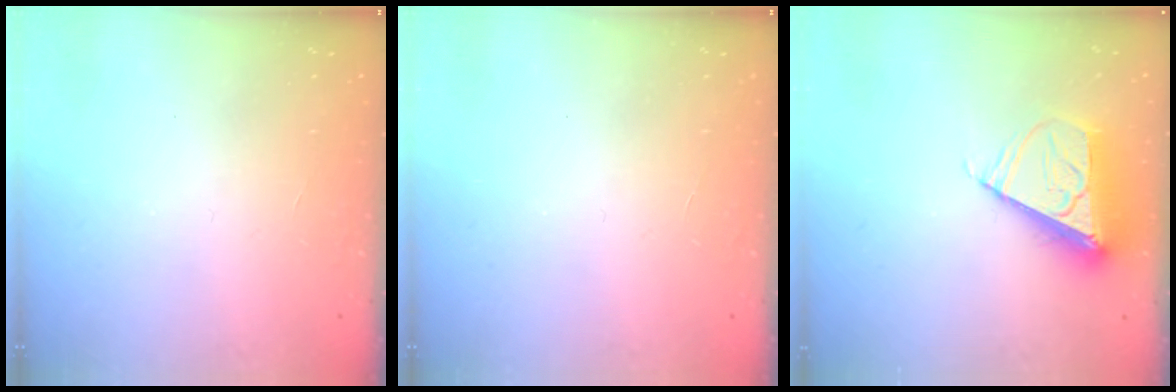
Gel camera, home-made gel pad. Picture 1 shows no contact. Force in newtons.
{"total": 0.0}
{"total": 10.7, "press": 10.7, "slide": 0.8}